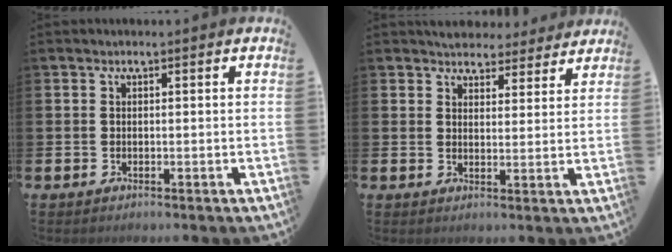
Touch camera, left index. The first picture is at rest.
{"total": 4.6, "force": [4.3, 1.7, -0.1], "torque": [-0.003, -0.029, 0.076]}